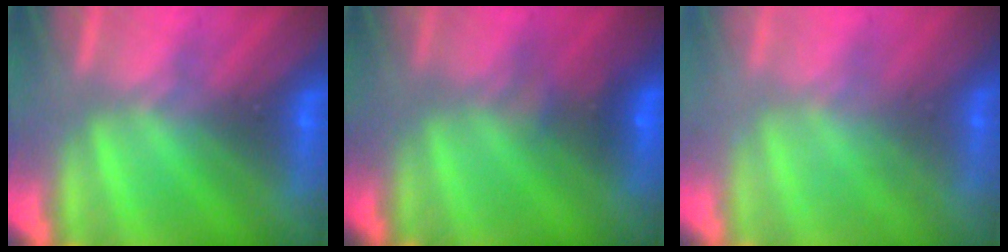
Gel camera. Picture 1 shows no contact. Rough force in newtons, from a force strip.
{"total": 4.5}
{"total": 2.2}